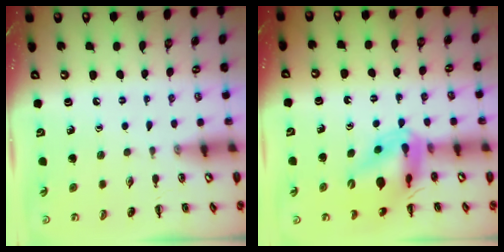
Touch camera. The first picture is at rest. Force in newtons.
{"total": 13.8, "press": 13.3, "slide": 3.7}